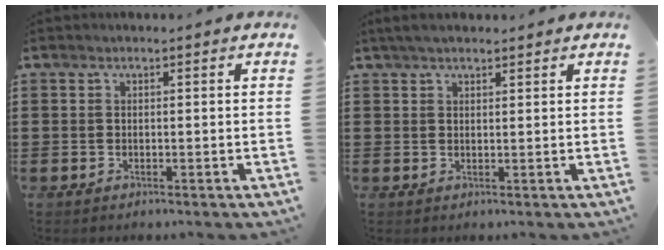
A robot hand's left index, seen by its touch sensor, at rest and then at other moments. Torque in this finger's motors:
{"motor_torque": [0.20, -0.23, 0.01, -0.02]}